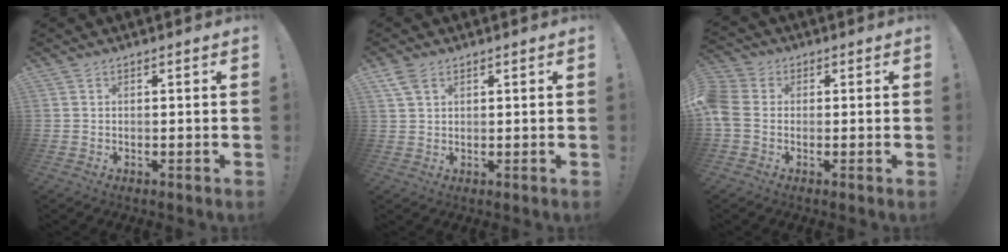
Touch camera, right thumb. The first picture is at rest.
{"total": 3.9, "force": [2.3, 2.2, 2.3], "torque": [-0.046, -0.004, 0.046]}
{"total": 6.1, "force": [-0.4, 4.5, 4.0], "torque": [-0.103, 0.002, -0.008]}